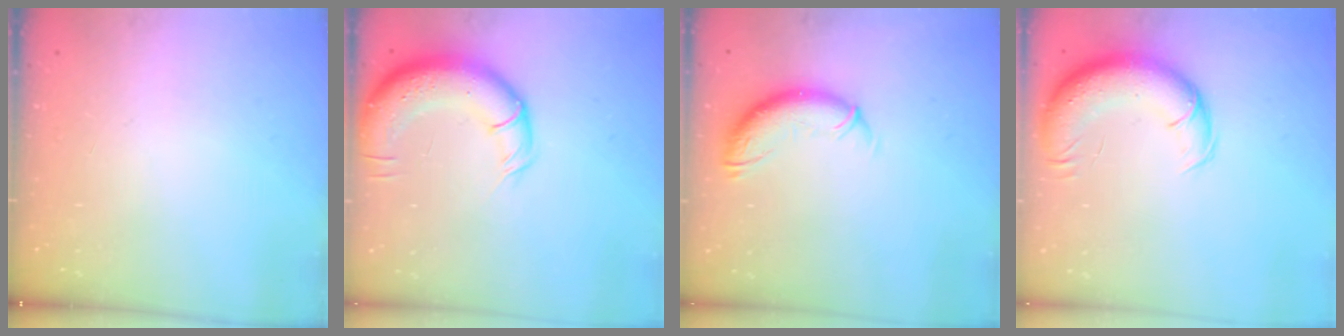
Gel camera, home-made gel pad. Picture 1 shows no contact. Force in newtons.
{"total": 13.7, "press": 13.3, "slide": 3.4}
{"total": 10.4, "press": 10.3, "slide": 0.9}
{"total": 13.8, "press": 13.2, "slide": 4.1}